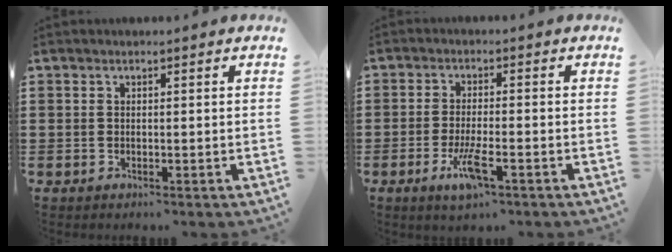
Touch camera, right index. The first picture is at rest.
{"total": 5.4, "force": [-2.5, 1.0, 4.7], "torque": [-0.094, -0.012, -0.044]}